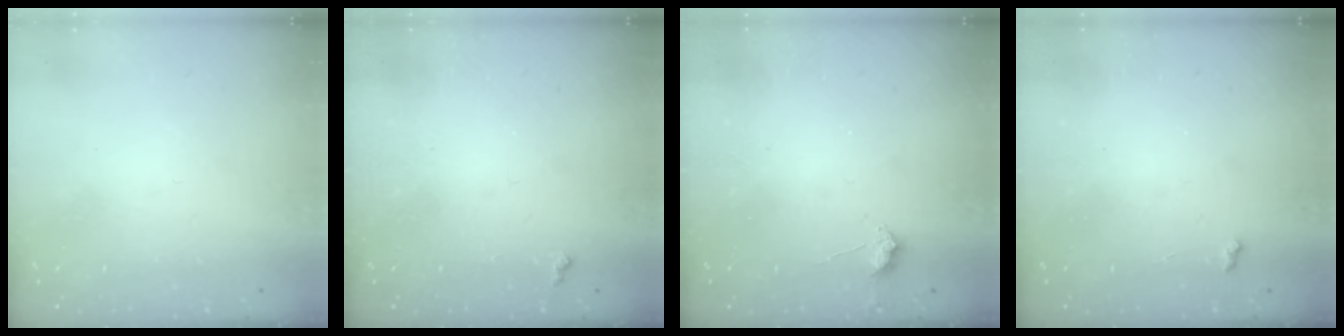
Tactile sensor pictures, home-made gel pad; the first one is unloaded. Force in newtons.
{"total": 3.6, "press": 3.6, "slide": 0.5}
{"total": 3.0, "press": 2.9, "slide": 0.5}
{"total": 3.4, "press": 3.4, "slide": 0.5}